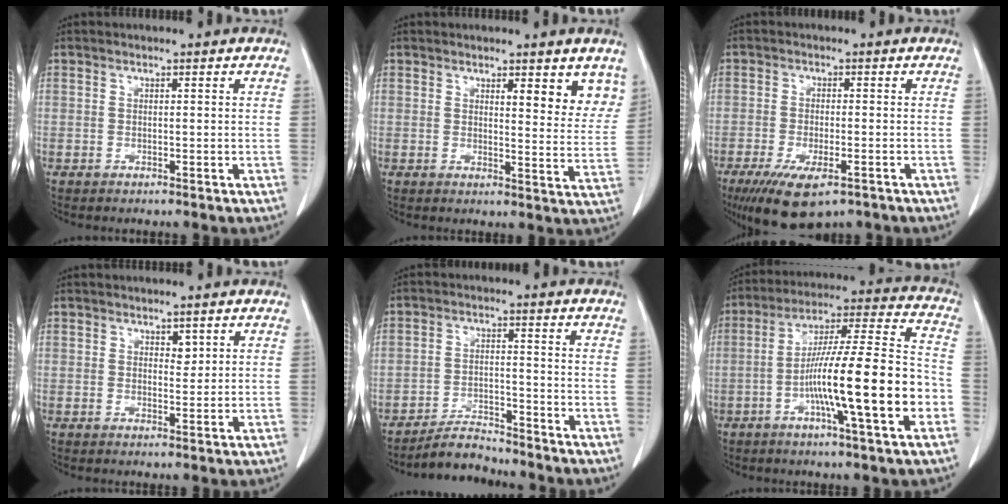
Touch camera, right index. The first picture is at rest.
{"total": 6.4, "force": [4.5, 1.7, 4.3], "torque": [-0.039, -0.021, 0.045]}
{"total": 9.5, "force": [-5.9, 3.2, 6.8], "torque": [-0.115, -0.019, -0.089]}
{"total": 1.5, "force": [0.8, 0.8, 0.9], "torque": [-0.010, -0.004, 0.014]}
{"total": 4.9, "force": [-4.8, 0.9, 0.3], "torque": [-0.009, -0.005, -0.082]}
{"total": 18.6, "force": [-5.4, 0.8, 17.7], "torque": [-0.287, 0.006, -0.089]}